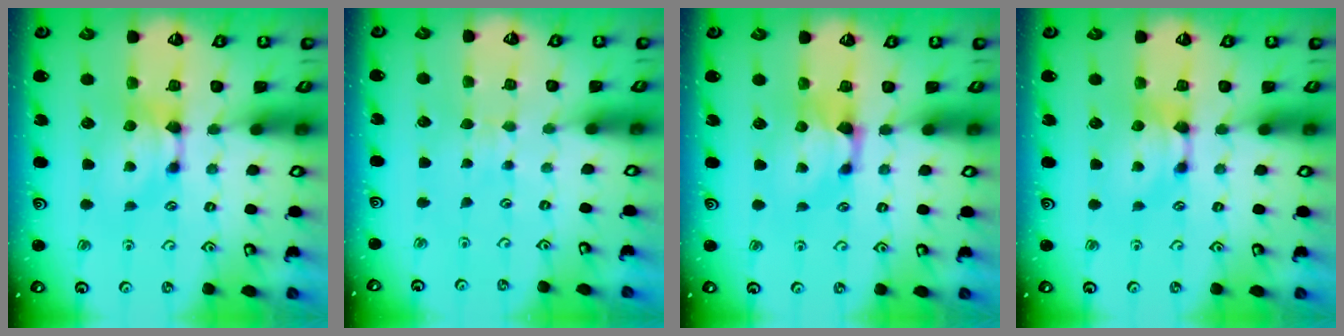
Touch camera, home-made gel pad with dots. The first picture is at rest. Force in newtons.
{"total": 3.5, "press": 3.5, "slide": 0.4}
{"total": 0.6, "press": 0.1, "slide": 0.6}
{"total": 0.0}